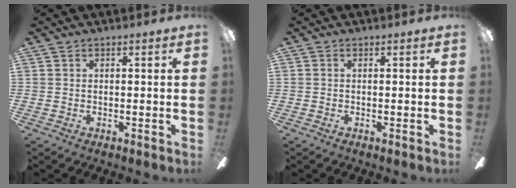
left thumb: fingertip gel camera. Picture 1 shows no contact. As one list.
[{"total": 0.0}]